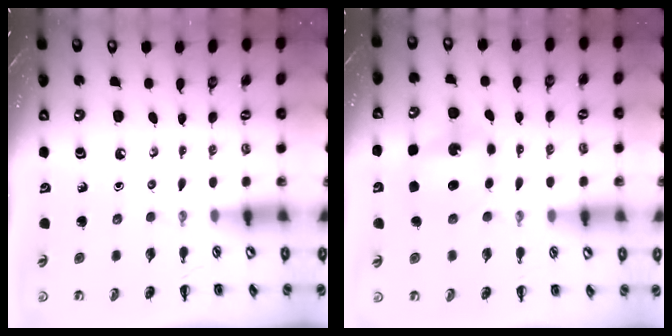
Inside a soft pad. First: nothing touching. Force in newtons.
{"total": 6.3, "press": 6.3, "slide": 0.6}